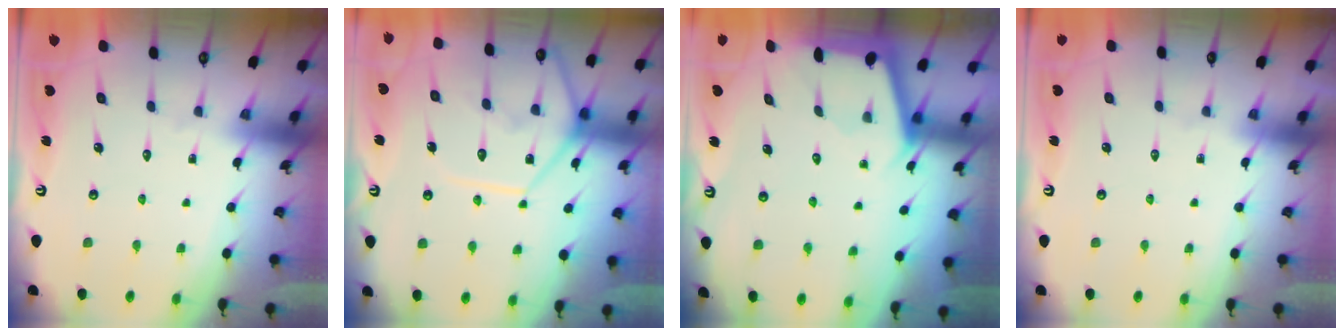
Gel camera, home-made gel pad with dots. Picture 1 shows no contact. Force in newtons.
{"total": 14.7, "press": 14.6, "slide": 1.7}
{"total": 2.6, "press": 2.6, "slide": 0.1}
{"total": 0.0}